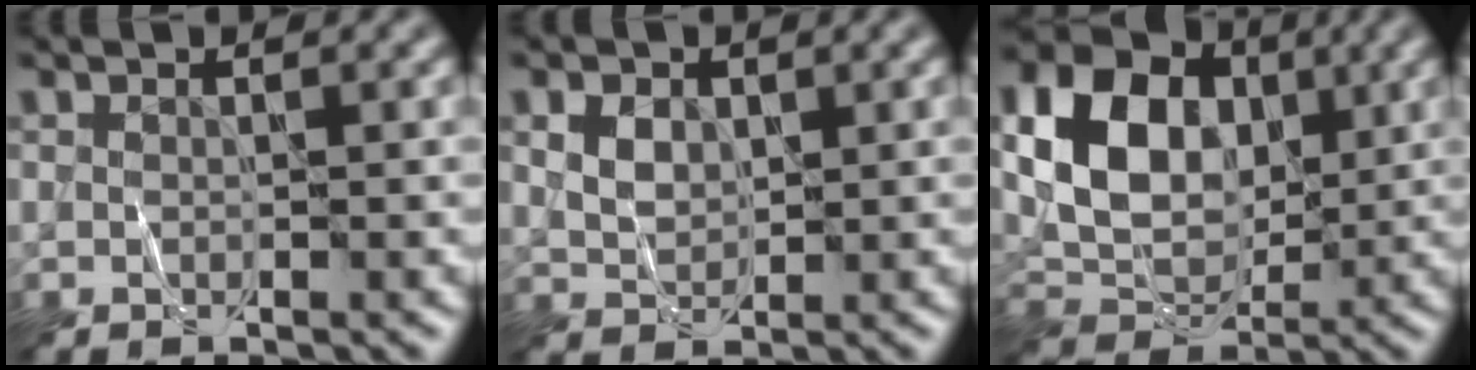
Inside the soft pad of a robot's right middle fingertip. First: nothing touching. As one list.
[{"total": 2.4, "force": [0.8, 1.7, 1.4], "torque": [-0.030, 0.000, 0.017]}, {"total": 9.3, "force": [1.9, 6.8, 6.1], "torque": [-0.126, -0.001, 0.030]}]